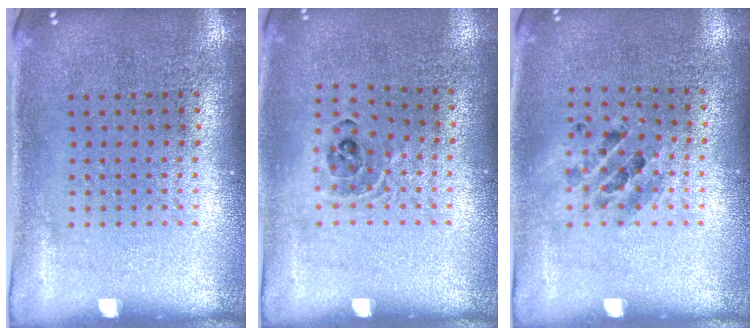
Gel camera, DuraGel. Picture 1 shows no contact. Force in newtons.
{"total": 0.9, "press": 0.9, "slide": 0.1}
{"total": 0.9, "press": 0.9, "slide": 0.3}